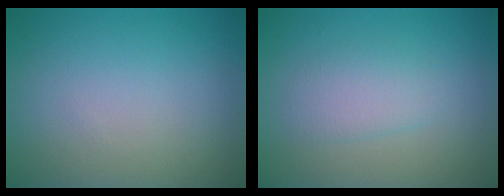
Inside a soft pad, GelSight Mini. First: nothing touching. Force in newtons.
{"total": 2.1, "press": 2.1, "slide": 0.1}